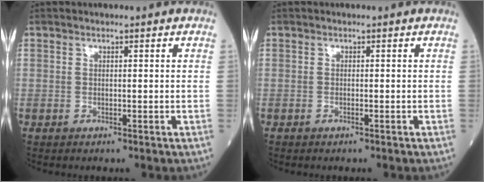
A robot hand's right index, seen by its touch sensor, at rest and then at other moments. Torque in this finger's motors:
{"motor_torque": [0.16, -0.13, 0.07, 0.01]}